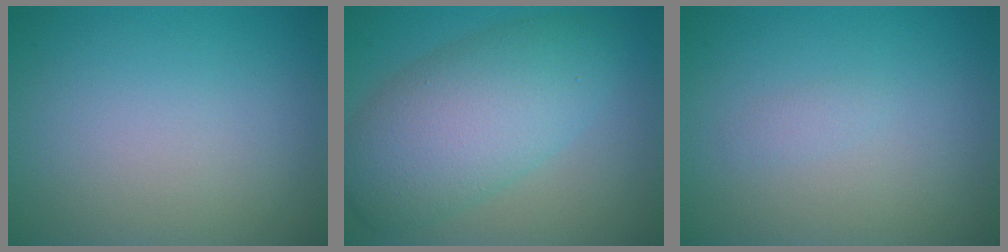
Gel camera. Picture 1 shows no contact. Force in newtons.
{"total": 8.0, "press": 8.0, "slide": 0.2}
{"total": 0.6, "press": 0.6, "slide": 0.0}